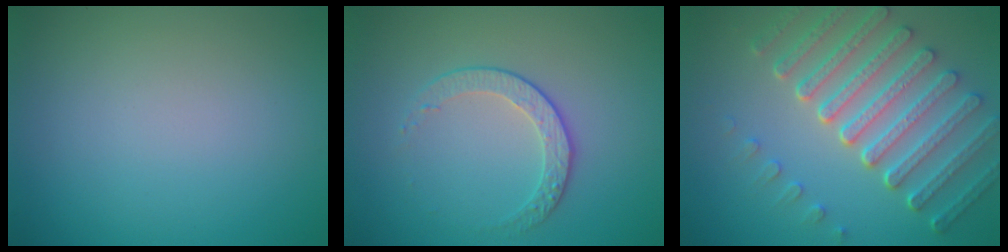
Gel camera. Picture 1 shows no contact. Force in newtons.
{"total": 2.2, "press": 1.7, "slide": 1.4}
{"total": 7.0, "press": 5.3, "slide": 4.6}